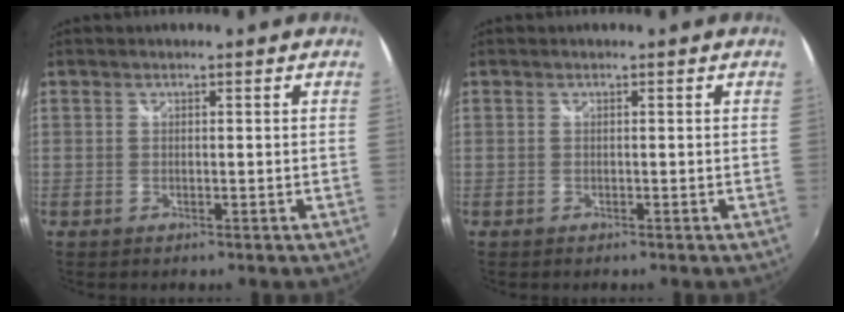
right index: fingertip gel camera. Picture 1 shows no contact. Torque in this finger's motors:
{"motor_torque": [0.66, 0.34, 0.00, 0.01]}